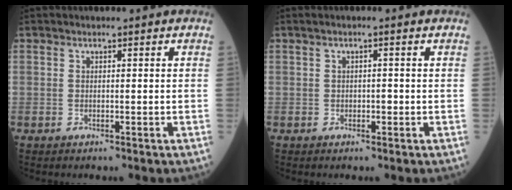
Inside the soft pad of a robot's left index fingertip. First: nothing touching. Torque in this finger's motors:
{"motor_torque": [-0.12, 0.10, 0.03, 0.00]}